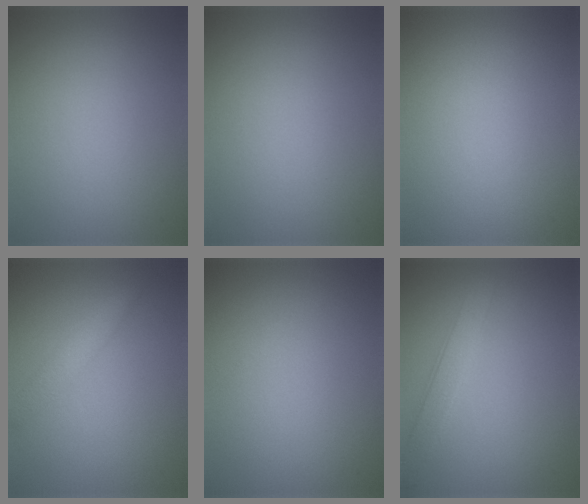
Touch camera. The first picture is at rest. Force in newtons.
{"total": 0.0}
{"total": 0.0}
{"total": 2.0, "press": 2.0, "slide": 0.0}
{"total": 0.0}
{"total": 2.7, "press": 2.7, "slide": 0.1}